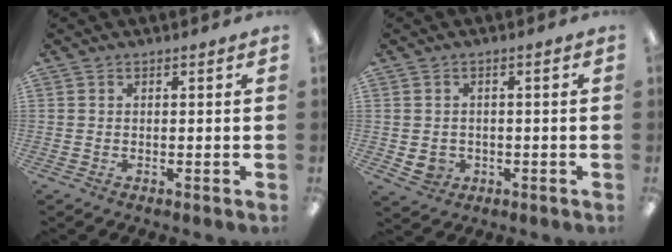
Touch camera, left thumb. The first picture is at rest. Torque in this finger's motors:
{"motor_torque": [-0.16, 0.18, -0.18, -0.05, 0.00]}